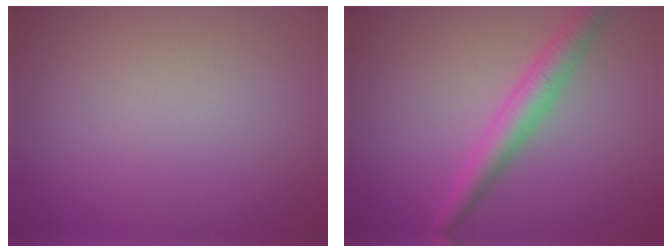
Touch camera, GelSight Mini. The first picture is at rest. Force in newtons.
{"total": 3.7, "press": 3.7, "slide": 0.1}